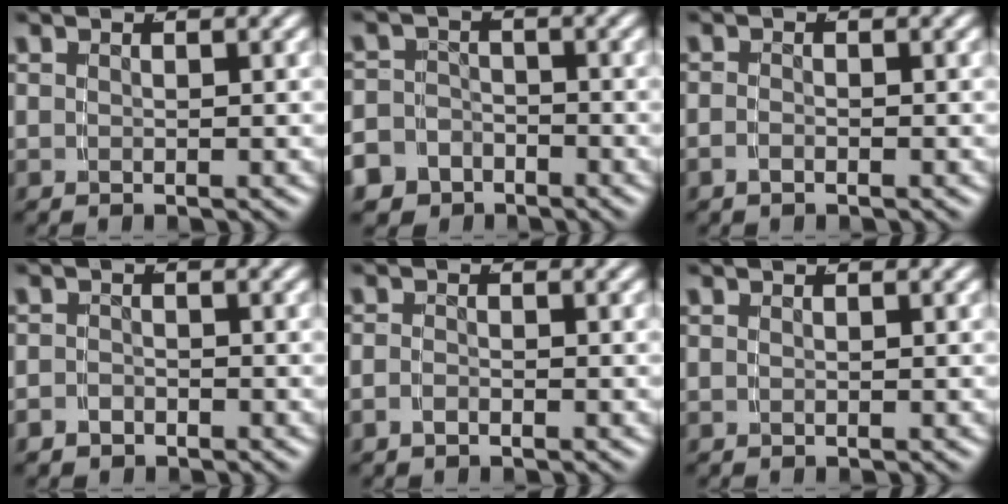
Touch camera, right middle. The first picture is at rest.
{"total": 7.3, "force": [-4.0, 5.8, 1.6], "torque": [-0.037, -0.027, -0.072]}
{"total": 0.9, "force": [-0.8, -0.1, 0.4], "torque": [-0.009, -0.005, -0.013]}
{"total": 1.7, "force": [-1.5, 0.9, 0.1], "torque": [-0.007, -0.015, -0.020]}
{"total": 1.1, "force": [-1.0, 0.2, 0.4], "torque": [-0.010, -0.007, -0.014]}
{"total": 0.0}